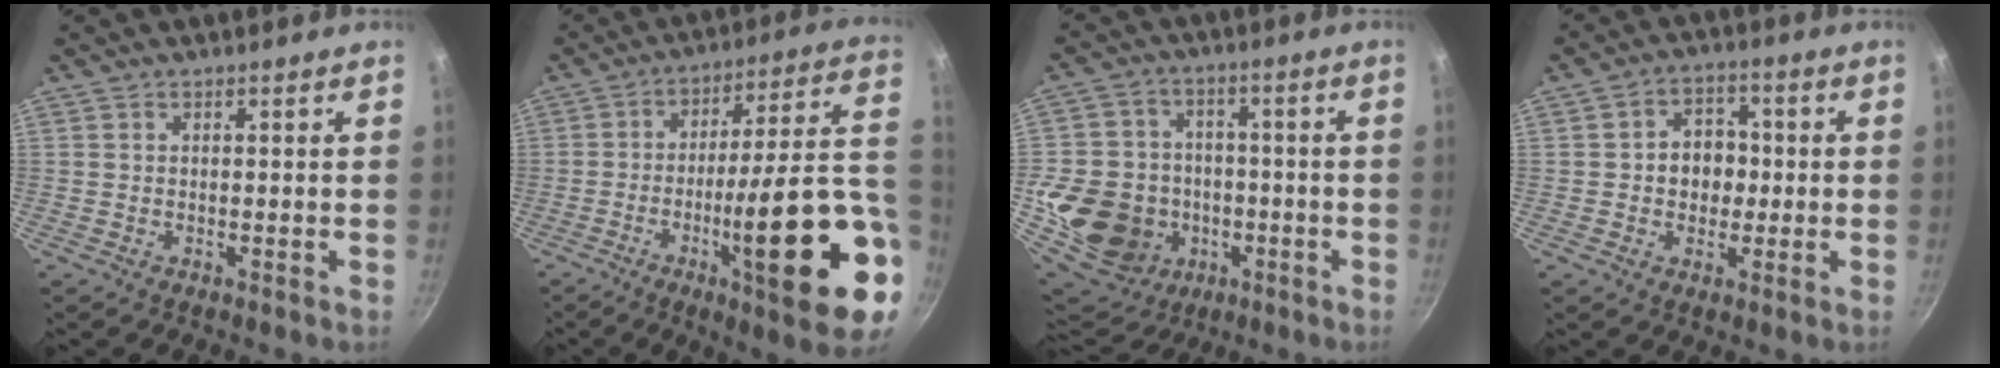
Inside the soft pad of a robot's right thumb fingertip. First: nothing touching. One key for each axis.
{"total": 26.0, "fx": -6.0, "fy": 5.7, "fz": 24.6, "tx": -0.324, "ty": 0.015, "tz": -0.086}
{"total": 18.0, "fx": -3.9, "fy": 15.9, "fz": 7.3, "tx": -0.119, "ty": 0.034, "tz": -0.052}
{"total": 7.2, "fx": -0.2, "fy": 5.9, "fz": 4.1, "tx": -0.020, "ty": 0.011, "tz": -0.008}